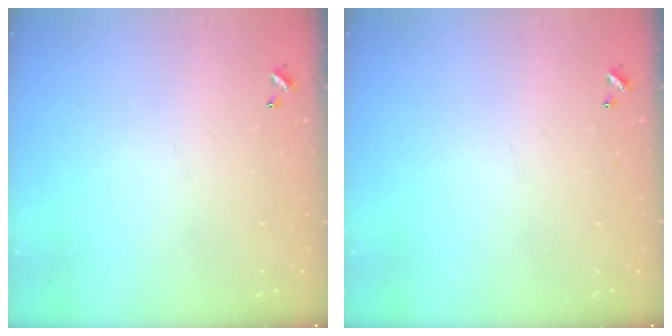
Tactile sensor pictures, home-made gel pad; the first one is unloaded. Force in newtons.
{"total": 0.0}